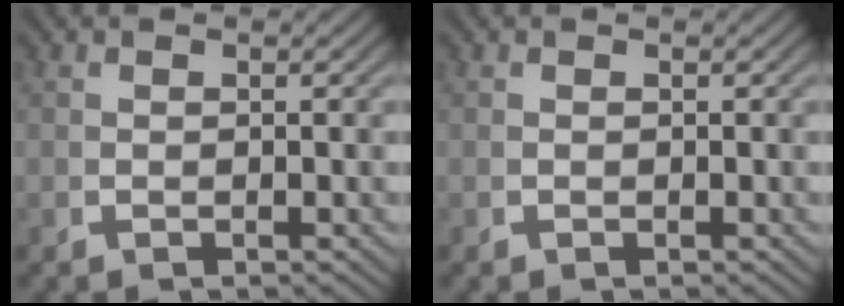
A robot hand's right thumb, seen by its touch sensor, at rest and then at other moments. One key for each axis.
{"total": 0.0}